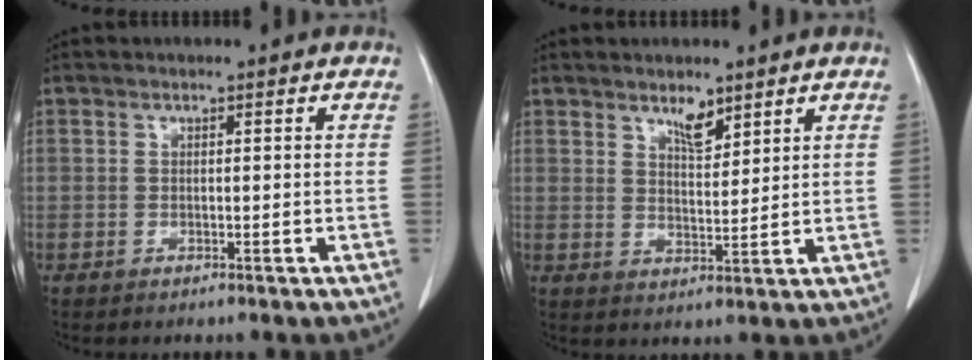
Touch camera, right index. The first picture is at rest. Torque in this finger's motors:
{"motor_torque": [0.20, 0.11, -0.02, 0.02]}